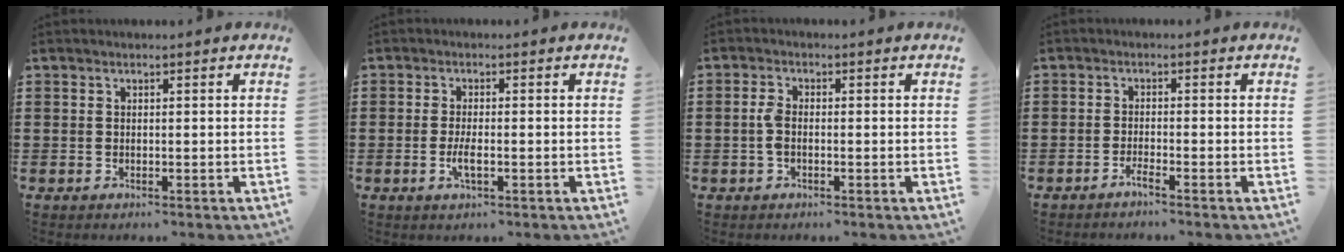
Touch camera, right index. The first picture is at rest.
{"total": 2.6, "force": [-1.0, 0.6, 2.4], "torque": [-0.048, -0.005, -0.019]}
{"total": 2.6, "force": [-0.4, 1.1, 2.2], "torque": [-0.059, -0.004, -0.012]}
{"total": 1.6, "force": [-1.4, -0.2, 0.8], "torque": [-0.015, -0.002, -0.026]}